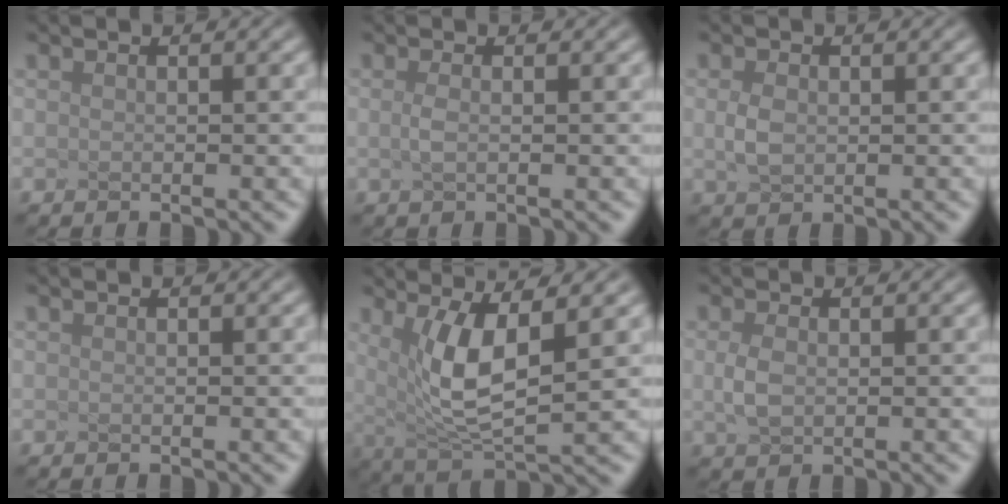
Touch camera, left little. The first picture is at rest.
{"total": 1.2, "force": [-1.0, -0.6, 0.0], "torque": [-0.031, -0.007, 0.011]}
{"total": 1.1, "force": [-1.0, -0.5, -0.1], "torque": [-0.040, -0.008, 0.027]}
{"total": 0.0}
{"total": 4.9, "force": [0.4, 0.8, 4.8], "torque": [-0.135, -0.016, 0.054]}
{"total": 1.1, "force": [-0.9, -0.6, 0.0], "torque": [-0.041, -0.006, 0.027]}